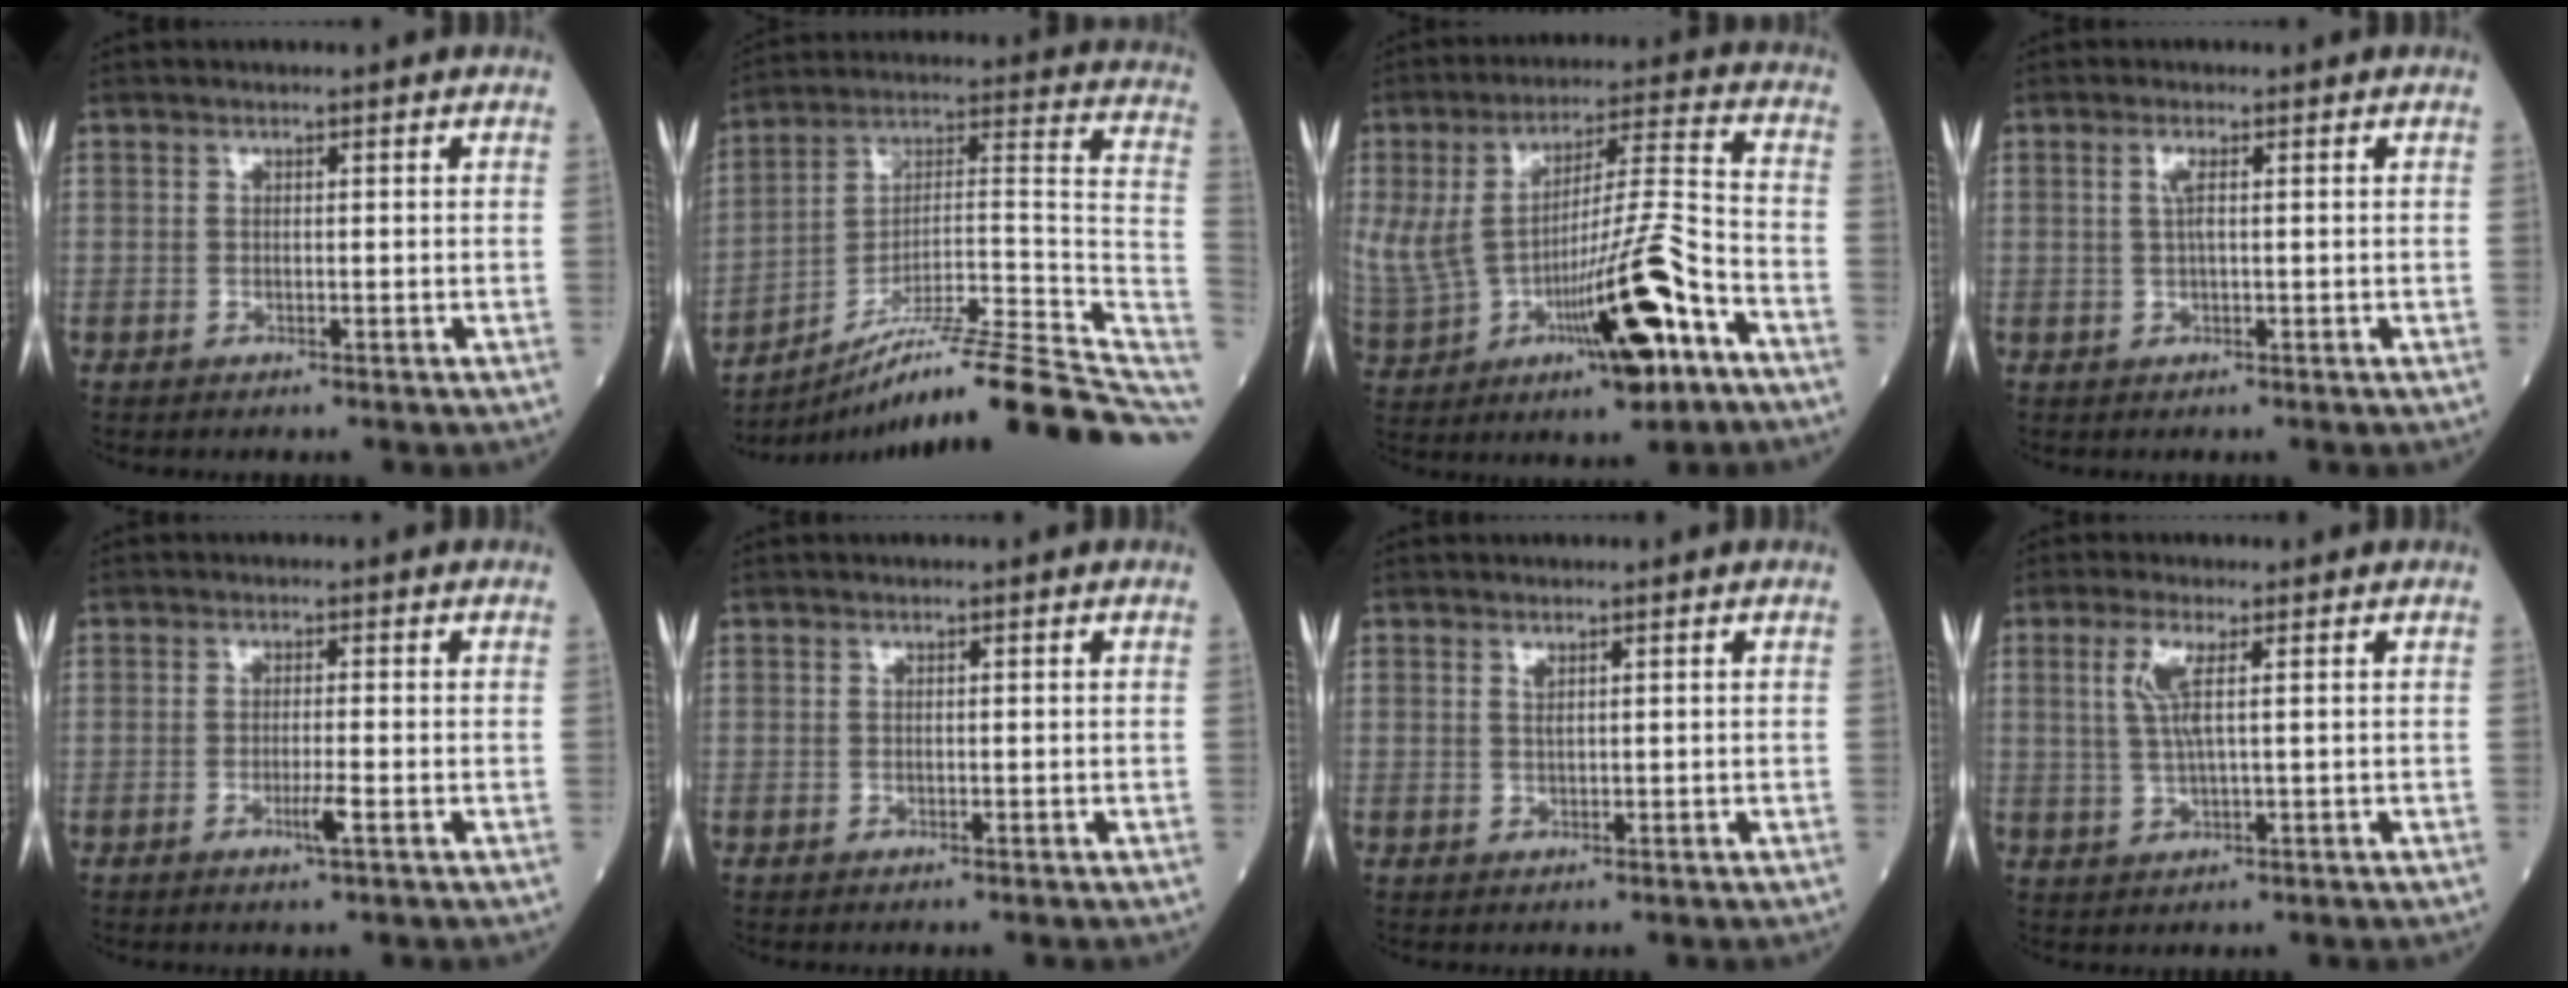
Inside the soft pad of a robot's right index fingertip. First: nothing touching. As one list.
[{"total": 23.5, "force": [-17.8, 0.3, 15.3], "torque": [-0.154, 0.041, -0.280]}, {"total": 22.7, "force": [-5.7, 5.5, 21.2], "torque": [-0.432, 0.003, -0.073]}, {"total": 1.8, "force": [0.5, 0.2, 1.8], "torque": [-0.040, 0.004, 0.007]}, {"total": 2.4, "force": [-1.0, -0.3, 2.1], "torque": [-0.041, -0.005, -0.019]}, {"total": 0.0}, {"total": 0.9, "force": [0.6, 0.1, 0.7], "torque": [-0.016, -0.004, 0.012]}, {"total": 4.3, "force": [1.3, 0.4, 4.1], "torque": [-0.092, 0.000, 0.028]}]